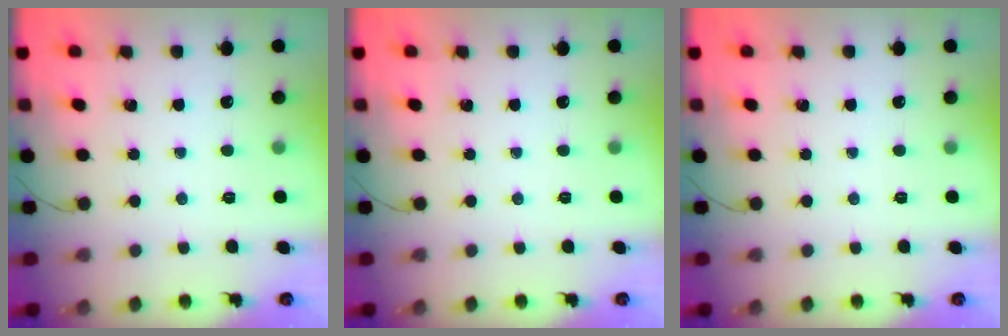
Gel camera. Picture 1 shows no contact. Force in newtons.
{"total": 0.0}
{"total": 0.0}